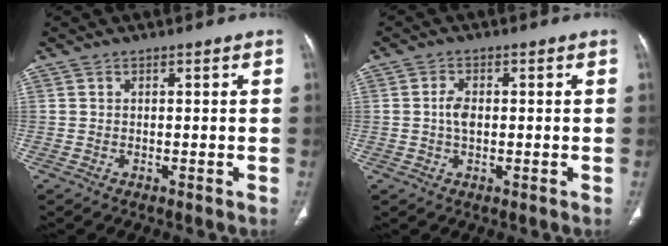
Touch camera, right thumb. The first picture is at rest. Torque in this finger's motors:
{"motor_torque": [0.71, 0.48, 0.36, -0.21, 0.04]}